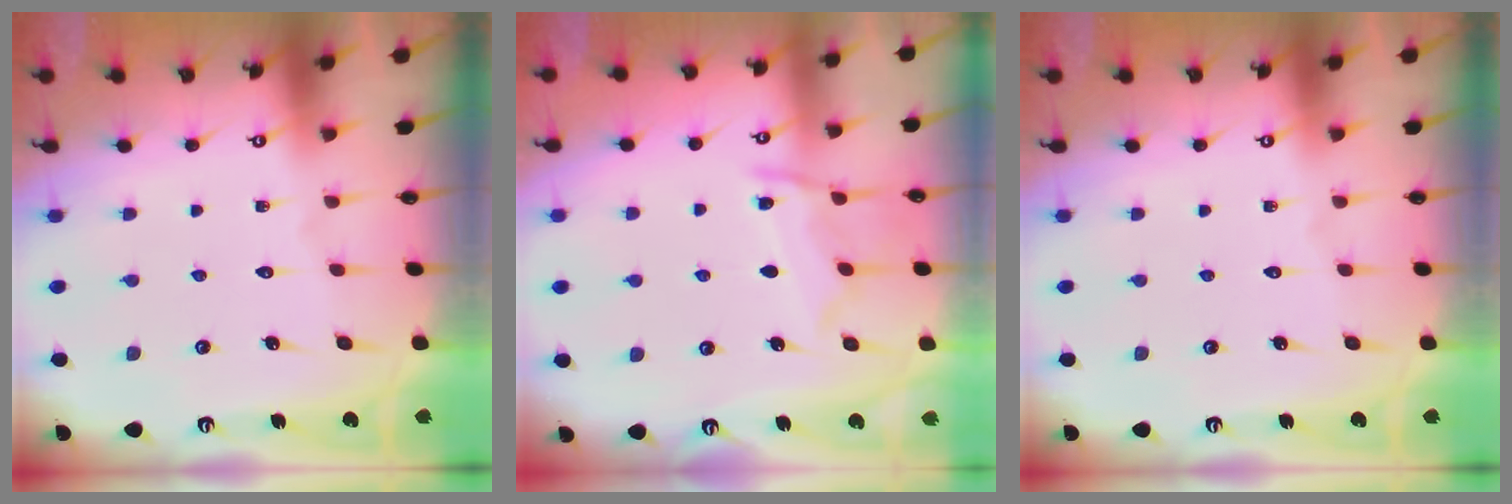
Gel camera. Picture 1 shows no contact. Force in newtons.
{"total": 9.5, "press": 9.4, "slide": 0.9}
{"total": 0.0}